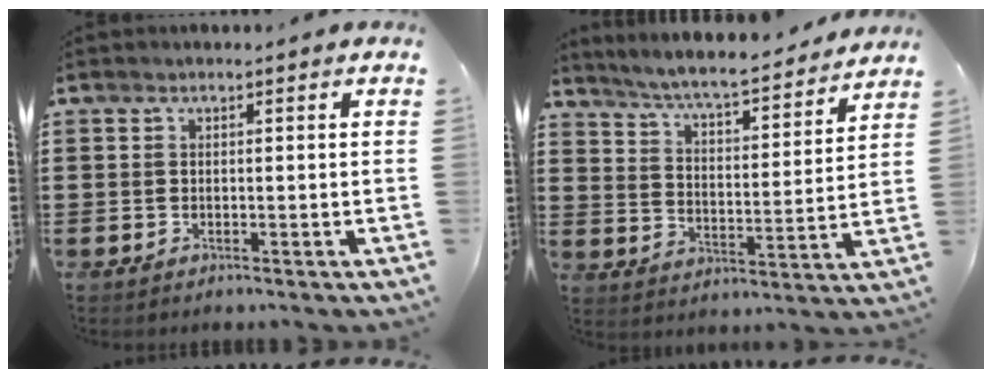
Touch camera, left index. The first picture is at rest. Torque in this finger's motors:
{"motor_torque": [2.14, 0.00, 0.51, 0.07]}